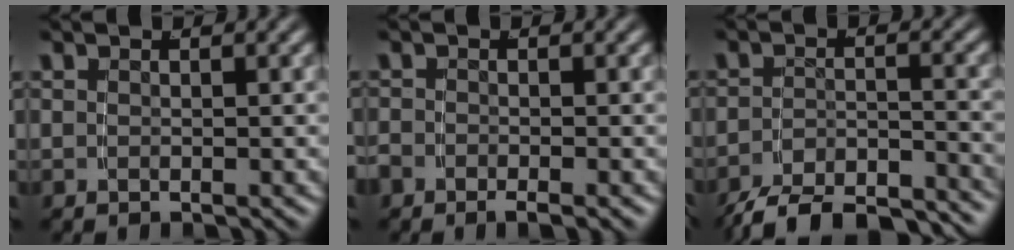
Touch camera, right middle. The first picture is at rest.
{"total": 1.9, "force": [-1.6, 0.8, 0.8], "torque": [-0.013, -0.005, -0.029]}
{"total": 9.2, "force": [-8.4, 2.4, 2.8], "torque": [-0.033, -0.019, -0.128]}